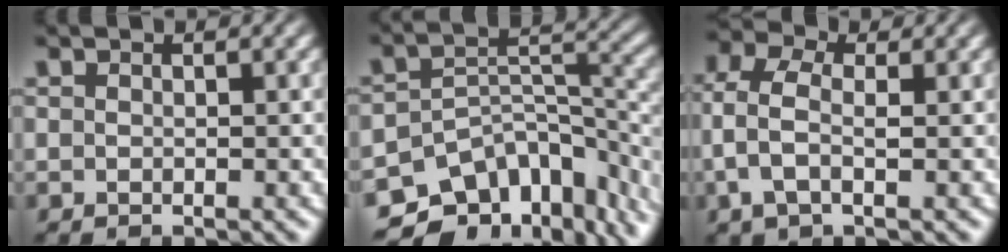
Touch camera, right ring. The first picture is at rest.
{"total": 11.8, "force": [-6.0, 7.5, 6.9], "torque": [-0.085, -0.021, -0.089]}
{"total": 4.1, "force": [0.3, 2.7, 3.1], "torque": [-0.077, -0.011, 0.009]}